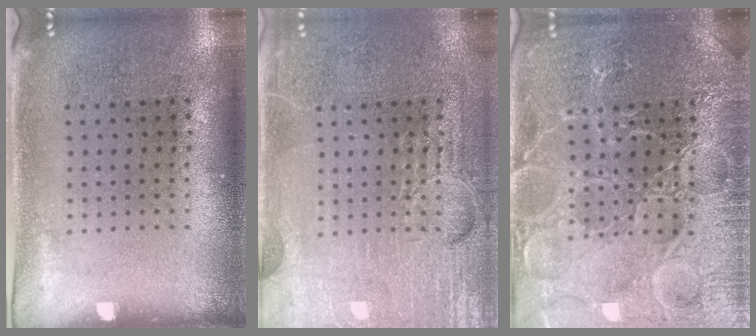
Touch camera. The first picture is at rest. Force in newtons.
{"total": 6.0, "press": 6.0, "slide": 0.7}
{"total": 5.0, "press": 5.0, "slide": 0.7}